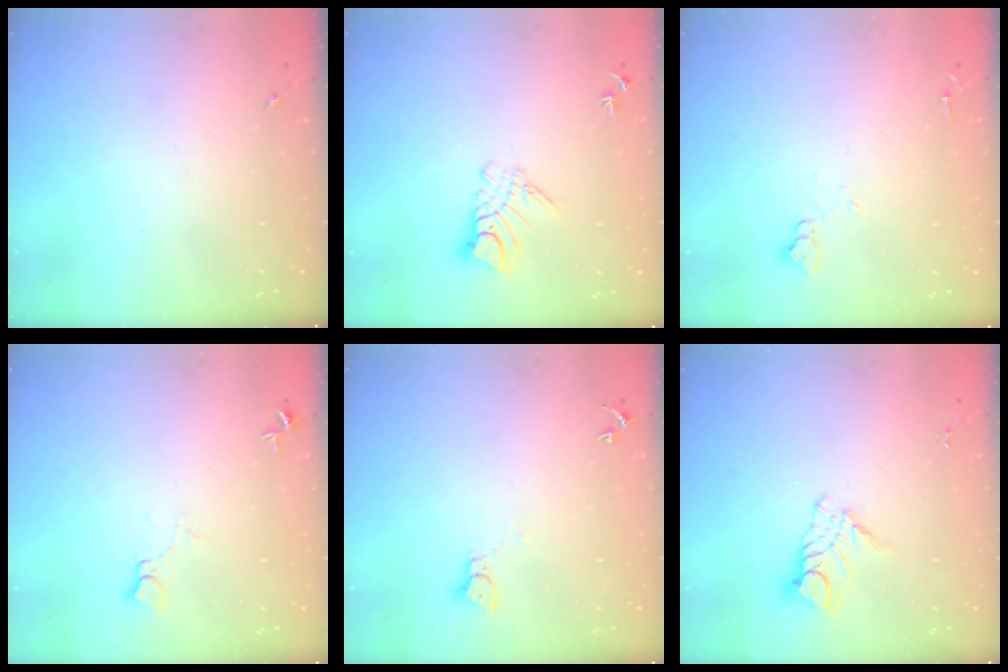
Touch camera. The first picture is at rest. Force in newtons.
{"total": 8.5, "press": 8.5, "slide": 0.9}
{"total": 4.8, "press": 4.8, "slide": 0.6}
{"total": 3.7, "press": 3.7, "slide": 0.3}
{"total": 2.3, "press": 2.3, "slide": 0.2}
{"total": 8.9, "press": 8.9, "slide": 0.8}